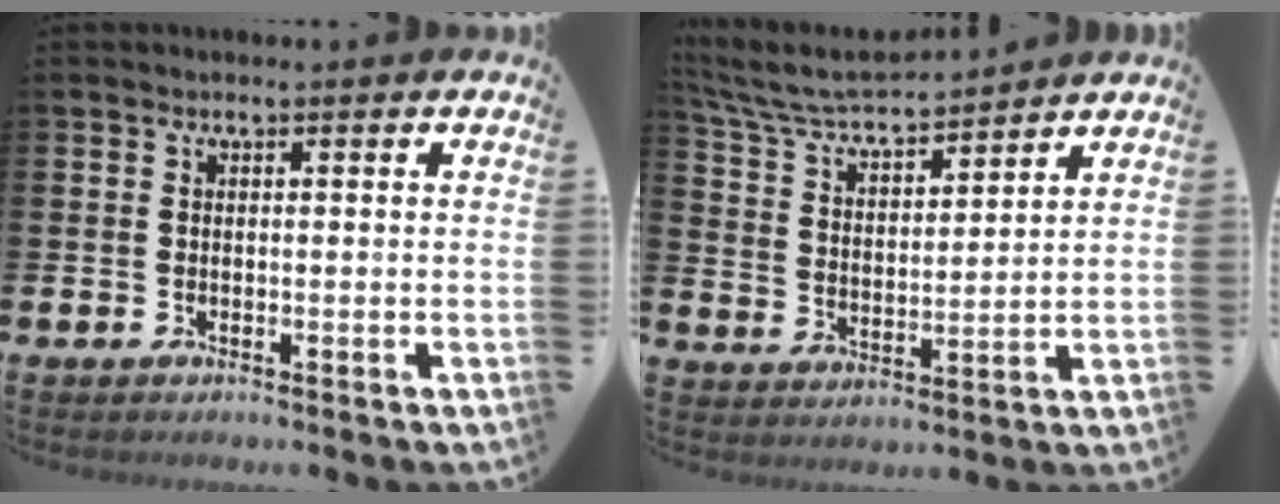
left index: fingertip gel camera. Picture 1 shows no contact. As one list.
[{"total": 6.3, "force": [6.0, 0.9, 1.8], "torque": [-0.068, -0.041, 0.103]}]